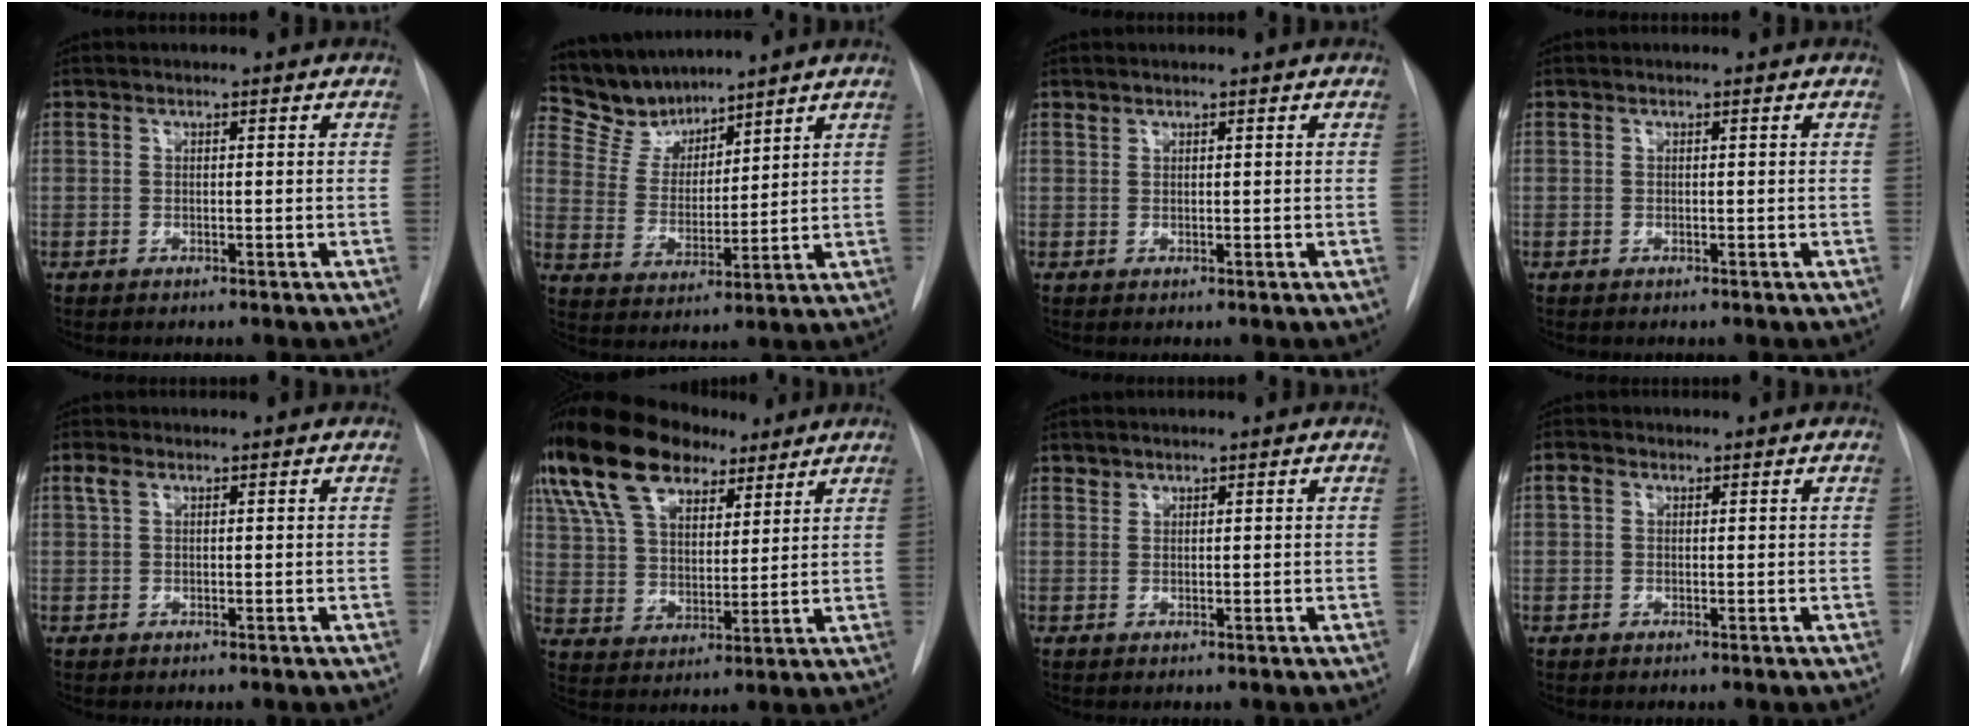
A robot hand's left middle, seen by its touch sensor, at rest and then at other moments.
{"total": 7.6, "force": [7.3, 2.1, 0.6], "torque": [-0.020, 0.008, 0.156]}
{"total": 0.6, "force": [0.5, 0.2, 0.0], "torque": [-0.002, 0.004, 0.009]}
{"total": 0.0}
{"total": 1.6, "force": [0.8, 0.8, 1.1], "torque": [-0.028, 0.015, 0.017]}
{"total": 21.9, "force": [14.3, 11.1, 12.3], "torque": [-0.275, 0.058, 0.255]}
{"total": 0.8, "force": [0.7, 0.3, -0.1], "torque": [0.006, 0.001, 0.010]}
{"total": 1.6, "force": [0.6, 1.2, 0.8], "torque": [-0.018, 0.013, 0.009]}